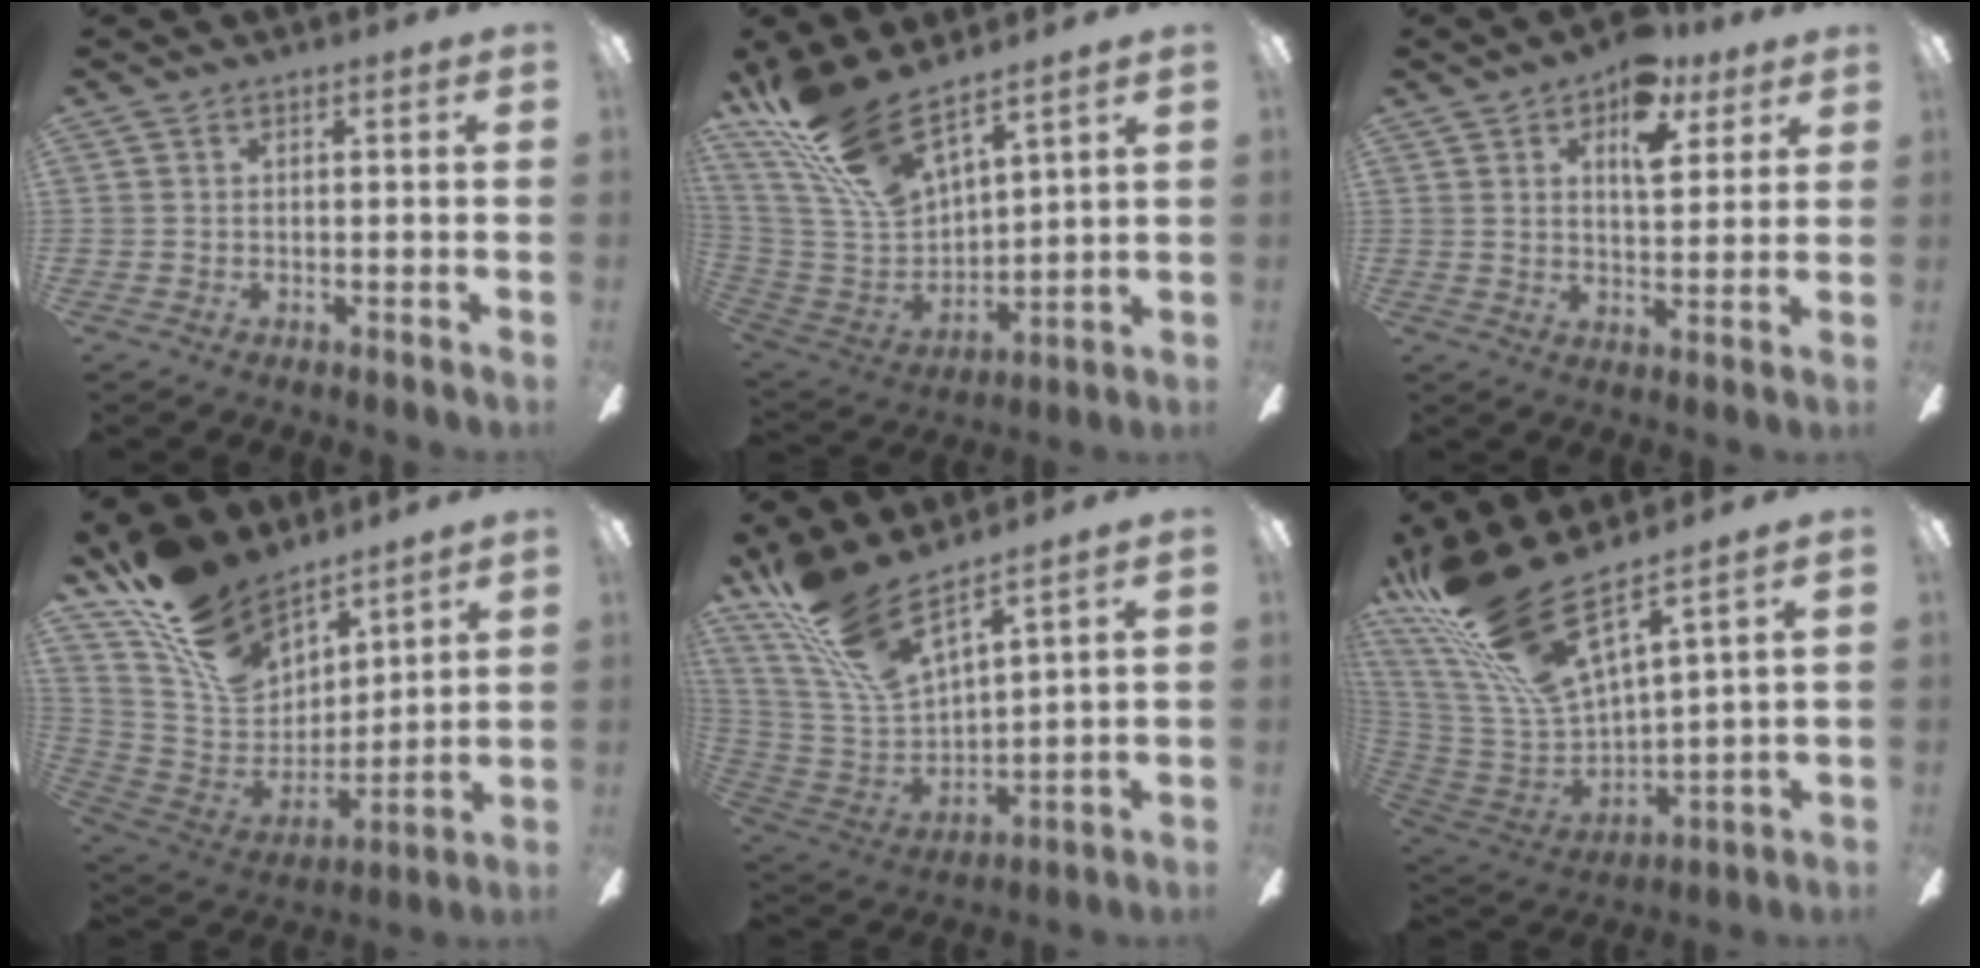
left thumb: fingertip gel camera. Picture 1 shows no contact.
{"total": 19.4, "force": [14.5, 6.8, 11.0], "torque": [-0.257, -0.086, 0.260]}
{"total": 10.4, "force": [5.9, 5.5, 6.5], "torque": [-0.078, -0.018, 0.097]}
{"total": 19.1, "force": [14.1, 10.1, 8.1], "torque": [-0.172, -0.082, 0.268]}
{"total": 17.2, "force": [13.0, 4.6, 10.2], "torque": [-0.246, -0.085, 0.231]}
{"total": 23.6, "force": [16.8, 6.4, 15.2], "torque": [-0.327, -0.113, 0.290]}